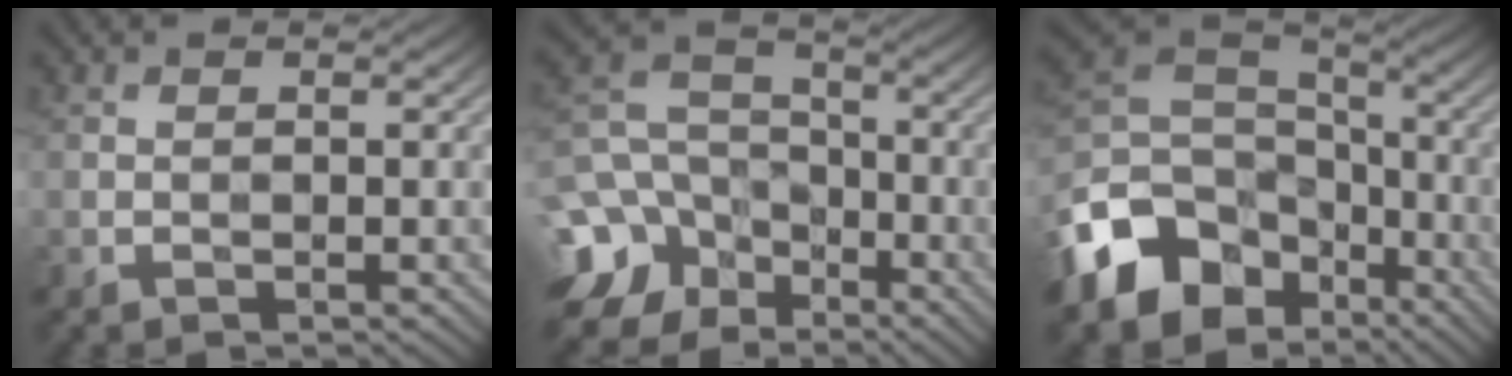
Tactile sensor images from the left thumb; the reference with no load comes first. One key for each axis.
{"total": 12.6, "fx": -5.9, "fy": 9.9, "fz": 5.0, "tx": -0.161, "ty": -0.029, "tz": -0.111}
{"total": 13.5, "fx": -6.9, "fy": 9.8, "fz": 6.1, "tx": -0.170, "ty": -0.022, "tz": -0.126}